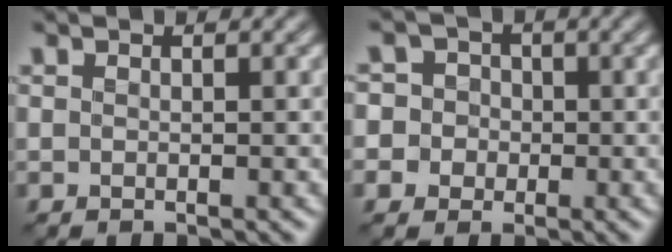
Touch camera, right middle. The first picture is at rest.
{"total": 5.8, "force": [-0.4, 5.6, 1.5], "torque": [-0.015, 0.032, -0.037]}